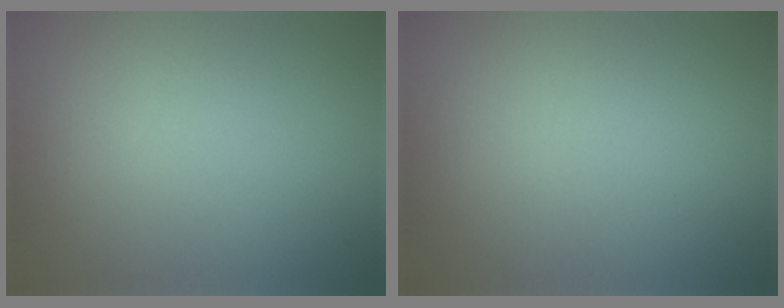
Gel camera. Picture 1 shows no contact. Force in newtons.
{"total": 0.0}